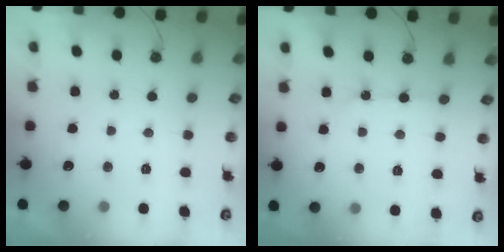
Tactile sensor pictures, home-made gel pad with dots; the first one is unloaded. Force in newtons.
{"total": 5.4, "press": 5.4, "slide": 0.3}